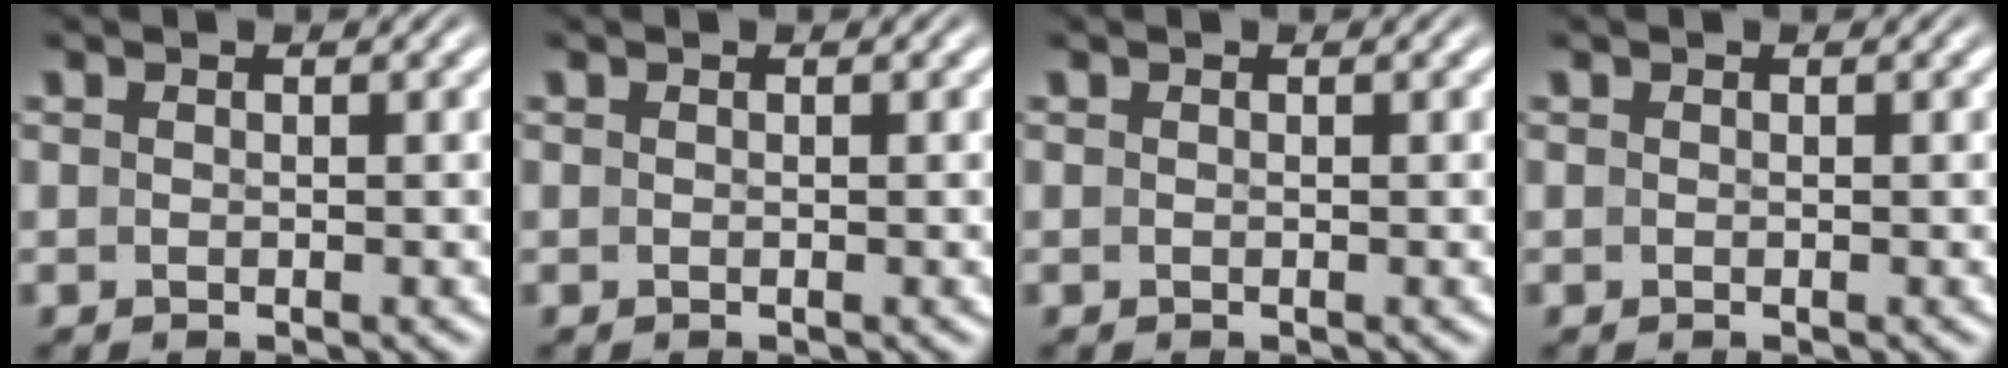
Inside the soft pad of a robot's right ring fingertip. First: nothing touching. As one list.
[{"total": 0.0}, {"total": 0.0}, {"total": 0.0}]